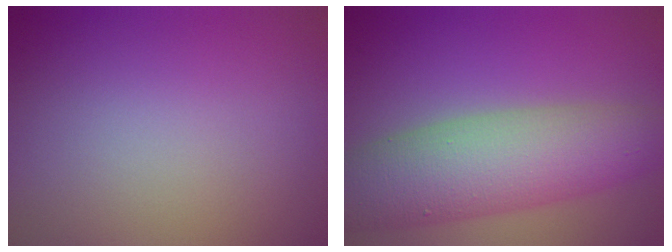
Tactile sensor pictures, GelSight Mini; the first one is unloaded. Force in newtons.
{"total": 8.4, "press": 8.4, "slide": 0.3}